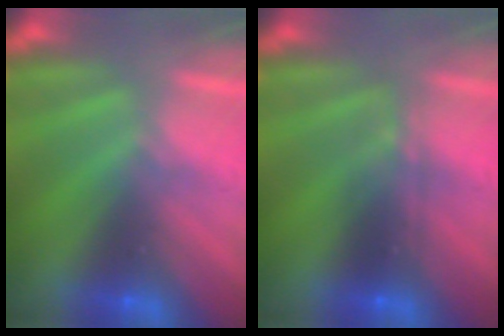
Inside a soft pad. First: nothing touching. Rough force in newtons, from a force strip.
{"total": 2.4}